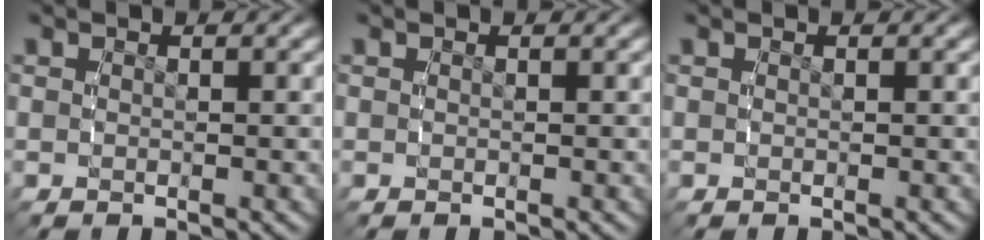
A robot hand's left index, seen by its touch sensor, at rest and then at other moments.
{"total": 0.0}
{"total": 0.0}